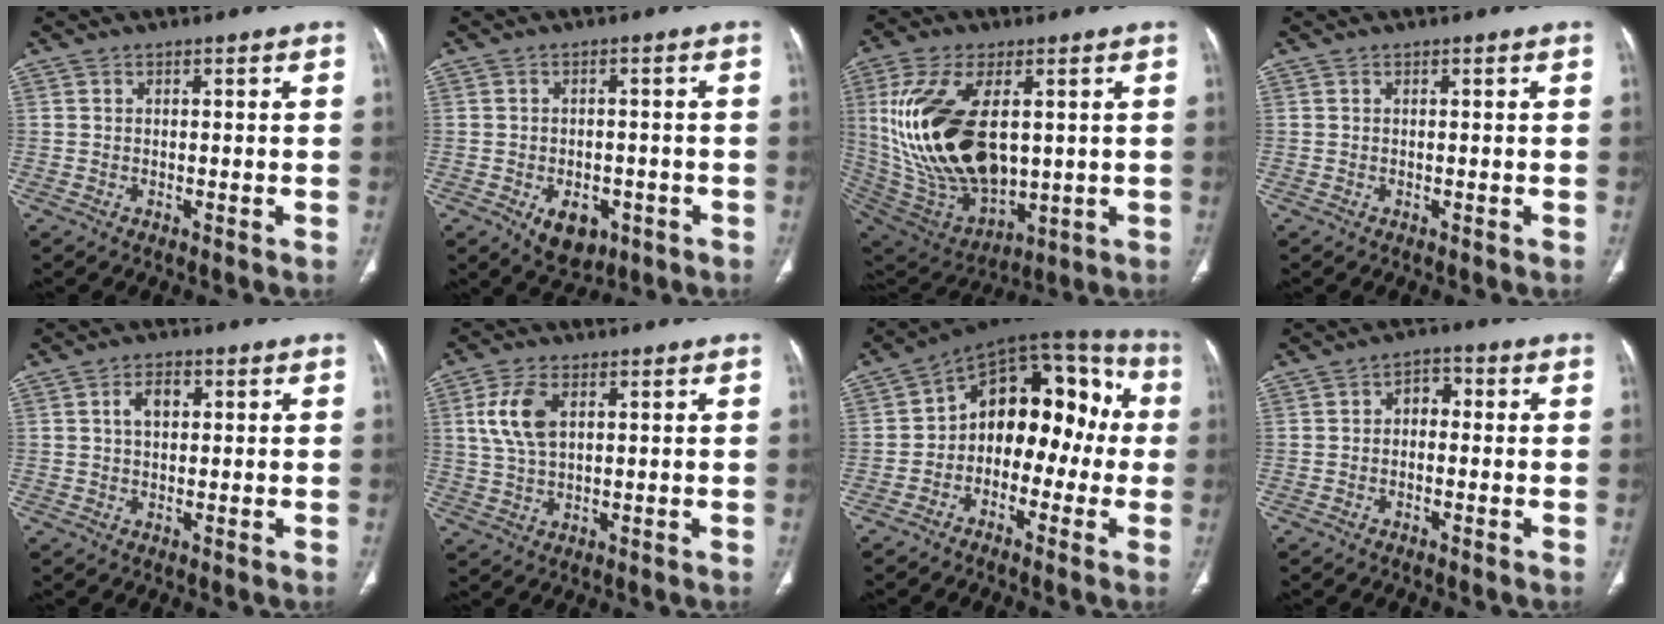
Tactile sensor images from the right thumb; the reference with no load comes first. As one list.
[{"total": 6.8, "force": [-3.0, 4.5, 4.1], "torque": [-0.041, 0.009, -0.032]}, {"total": 25.4, "force": [2.9, 13.9, 21.0], "torque": [-0.413, -0.023, 0.073]}, {"total": 0.0}, {"total": 4.0, "force": [1.1, 2.5, 3.0], "torque": [-0.049, 0.006, 0.017]}, {"total": 7.6, "force": [2.2, 4.2, 5.9], "torque": [-0.127, -0.001, 0.047]}, {"total": 17.8, "force": [-0.4, 11.6, 13.5], "torque": [-0.132, 0.059, -0.022]}, {"total": 3.7, "force": [-0.2, 2.6, 2.6], "torque": [-0.023, 0.017, -0.016]}]